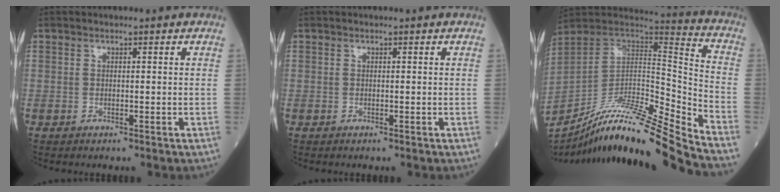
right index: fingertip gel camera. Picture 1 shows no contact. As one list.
[{"total": 0.0}, {"total": 23.1, "force": [-20.3, -1.9, 10.9], "torque": [-0.180, -0.012, -0.343]}]